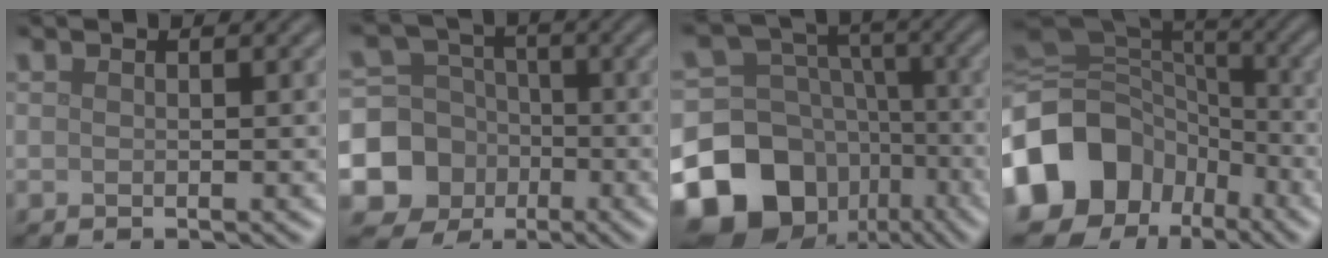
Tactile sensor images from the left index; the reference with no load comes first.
{"total": 10.2, "force": [-3.3, 9.4, 2.3], "torque": [-0.059, -0.021, -0.088]}
{"total": 16.2, "force": [-7.8, 12.5, 6.7], "torque": [-0.149, -0.023, -0.140]}
{"total": 16.5, "force": [-6.3, 13.5, 7.0], "torque": [-0.186, -0.007, -0.131]}